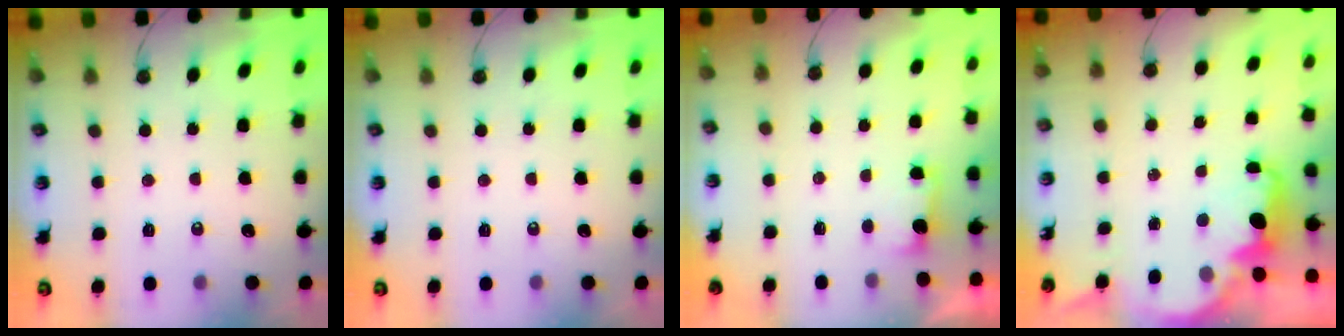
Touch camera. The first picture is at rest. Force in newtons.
{"total": 0.0}
{"total": 2.3, "press": 2.1, "slide": 1.0}
{"total": 2.1, "press": 2.1, "slide": 0.4}